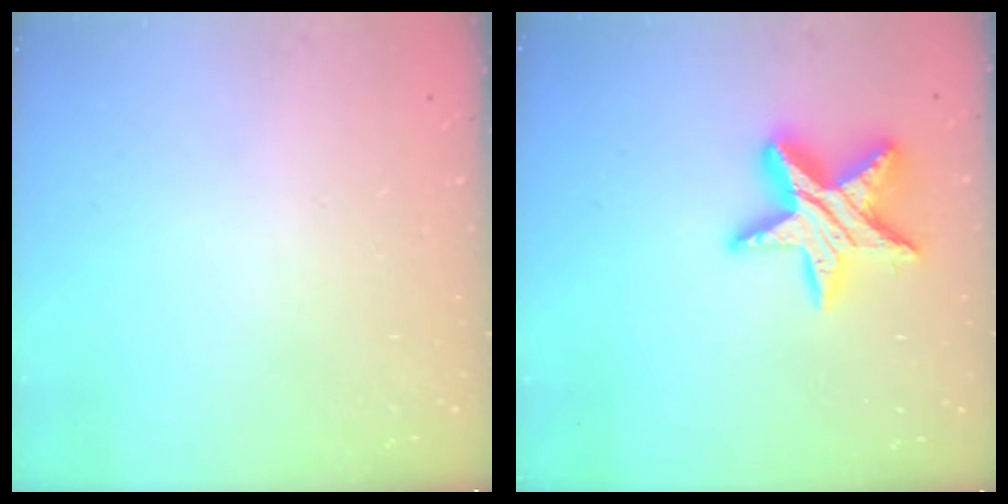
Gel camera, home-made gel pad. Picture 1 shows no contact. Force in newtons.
{"total": 15.2, "press": 15.1, "slide": 1.1}